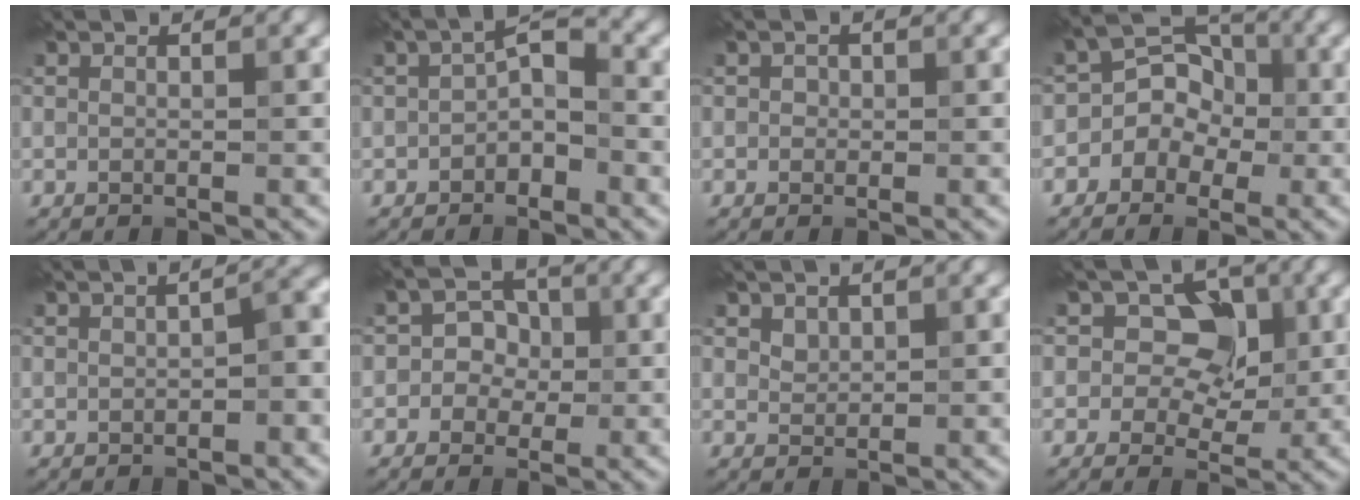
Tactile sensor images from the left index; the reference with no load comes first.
{"total": 2.7, "force": [-1.1, 1.4, 2.0], "torque": [-0.028, 0.020, -0.025]}
{"total": 0.9, "force": [-0.1, 0.9, 0.3], "torque": [0.002, 0.003, -0.004]}
{"total": 5.9, "force": [-1.3, 5.3, 2.2], "torque": [-0.001, 0.035, -0.044]}
{"total": 3.1, "force": [-0.3, 0.9, 2.9], "torque": [-0.036, 0.013, -0.004]}
{"total": 2.9, "force": [-0.3, 2.7, 1.0], "torque": [0.007, 0.009, -0.022]}
{"total": 1.1, "force": [0.9, 0.6, 0.0], "torque": [-0.003, 0.002, 0.019]}
{"total": 5.9, "force": [1.1, 4.5, 3.7], "torque": [-0.034, 0.013, -0.008]}